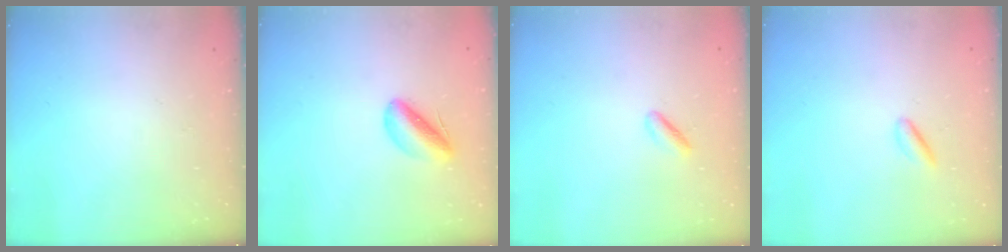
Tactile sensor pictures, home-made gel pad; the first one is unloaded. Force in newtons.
{"total": 6.3, "press": 6.1, "slide": 1.8}
{"total": 1.6, "press": 1.2, "slide": 1.1}
{"total": 2.1, "press": 2.0, "slide": 0.7}